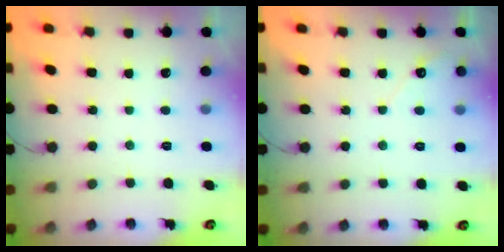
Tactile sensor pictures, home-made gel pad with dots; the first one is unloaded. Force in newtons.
{"total": 2.7, "press": 2.7, "slide": 0.2}